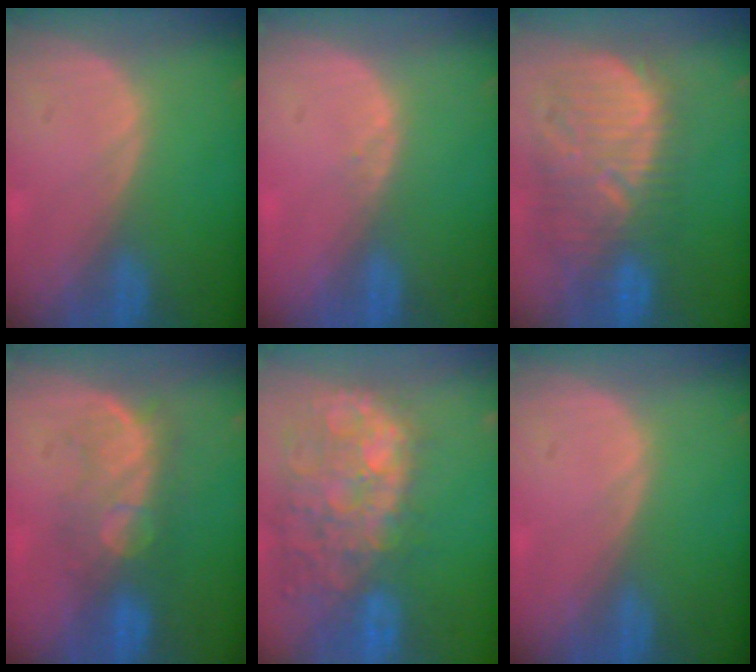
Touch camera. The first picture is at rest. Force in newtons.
{"total": 0.7, "press": 0.5, "slide": 0.5}
{"total": 12.3, "press": 11.2, "slide": 5.1}
{"total": 7.5, "press": 7.2, "slide": 2.1}
{"total": 14.2, "press": 11.6, "slide": 8.1}
{"total": 0.0}